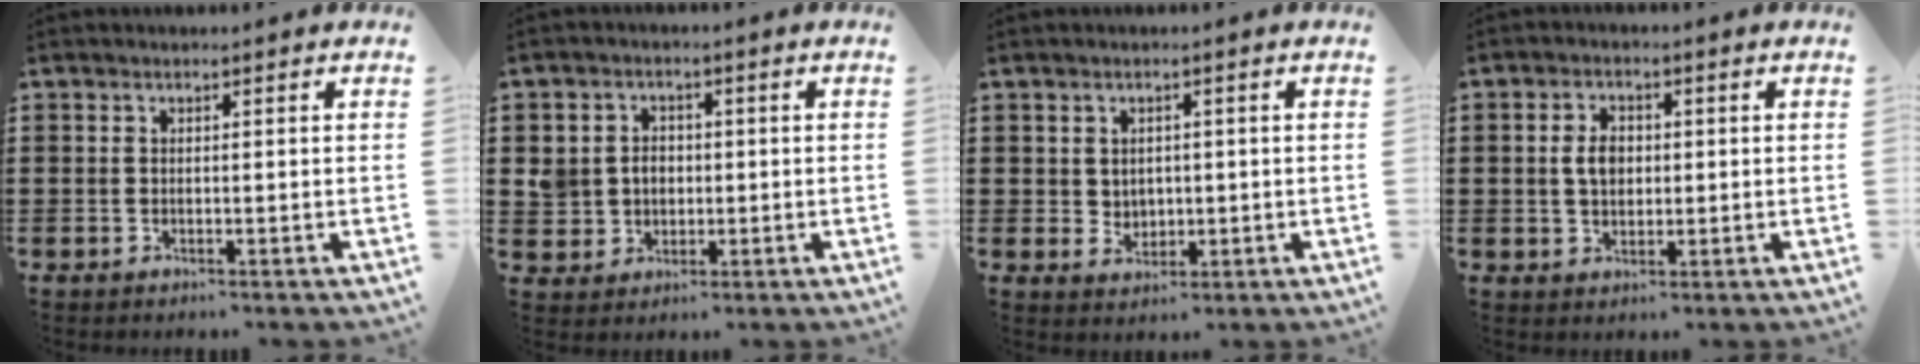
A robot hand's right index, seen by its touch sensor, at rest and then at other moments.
{"total": 4.7, "force": [0.2, 4.4, 1.5], "torque": [-0.052, 0.014, 0.000]}
{"total": 2.3, "force": [1.0, 2.0, 0.5], "torque": [-0.010, 0.008, 0.014]}
{"total": 3.7, "force": [0.3, 2.5, 2.8], "torque": [-0.060, 0.011, 0.003]}